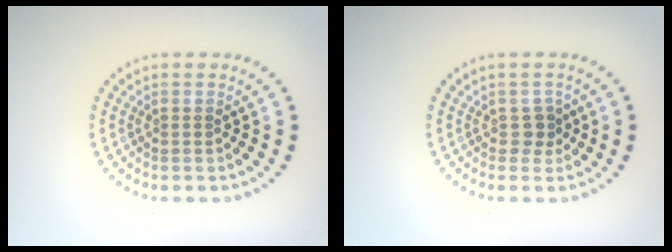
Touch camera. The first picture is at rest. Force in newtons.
{"total": 1.2, "press": 1.0, "slide": 0.7}